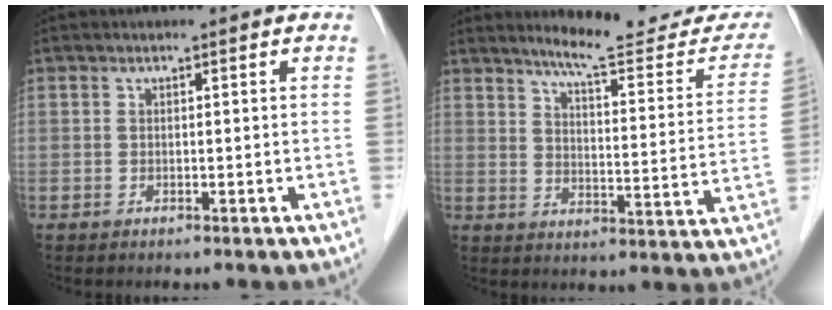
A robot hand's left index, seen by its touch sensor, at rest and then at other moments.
{"total": 16.6, "force": [15.4, 2.1, 5.9], "torque": [-0.066, -0.060, 0.186]}